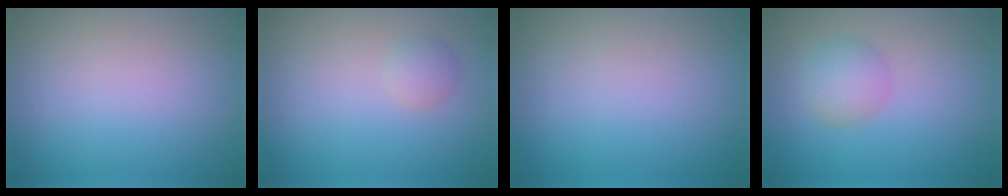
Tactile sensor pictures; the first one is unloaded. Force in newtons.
{"total": 1.2, "press": 1.1, "slide": 0.1}
{"total": 0.0}
{"total": 2.4, "press": 2.4, "slide": 0.1}